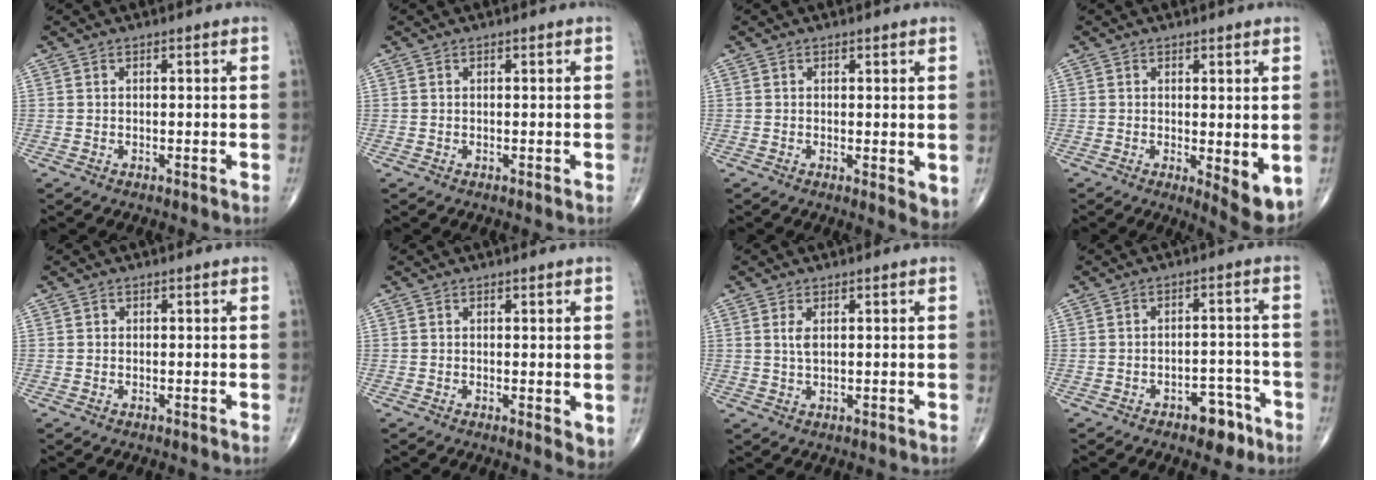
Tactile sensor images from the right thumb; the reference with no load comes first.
{"total": 0.0}
{"total": 3.4, "force": [0.0, 1.2, 3.2], "torque": [-0.043, -0.013, 0.000]}
{"total": 6.3, "force": [-0.7, 2.0, 6.0], "torque": [-0.077, -0.019, -0.005]}
{"total": 0.0}
{"total": 3.0, "force": [0.1, 1.1, 2.8], "torque": [-0.038, -0.012, 0.001]}
{"total": 2.3, "force": [0.7, 1.0, 2.0], "torque": [-0.042, -0.002, 0.016]}
{"total": 6.0, "force": [-3.8, 3.2, 3.3], "torque": [-0.023, 0.034, -0.049]}